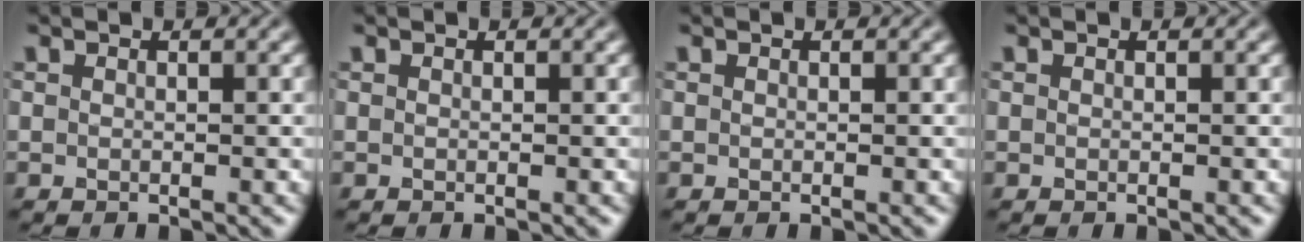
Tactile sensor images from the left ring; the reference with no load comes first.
{"total": 0.0}
{"total": 0.0}
{"total": 0.0}